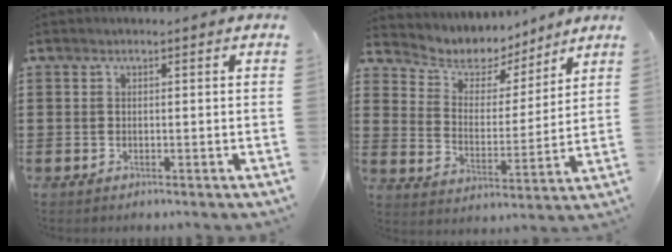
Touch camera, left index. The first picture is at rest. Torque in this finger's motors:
{"motor_torque": [2.14, 0.00, 0.06, 0.01]}